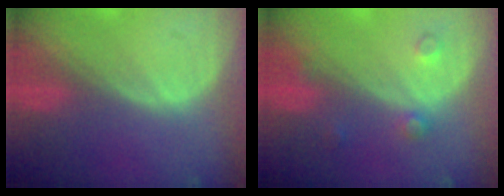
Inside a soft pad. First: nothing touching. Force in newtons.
{"total": 2.3, "press": 2.3, "slide": 0.2}